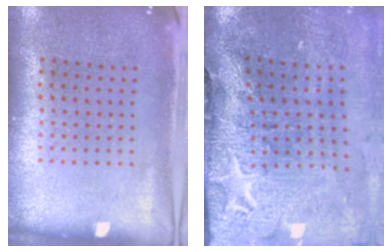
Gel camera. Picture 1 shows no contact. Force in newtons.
{"total": 3.7, "press": 3.3, "slide": 1.7}